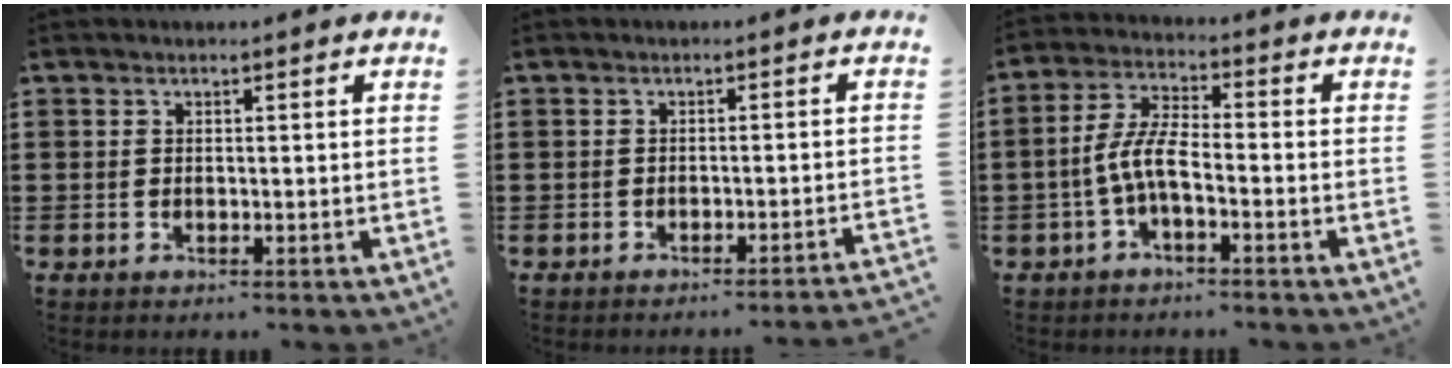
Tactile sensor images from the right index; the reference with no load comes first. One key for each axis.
{"total": 1.7, "fx": -1.5, "fy": -0.4, "fz": 0.7, "tx": -0.013, "ty": -0.001, "tz": -0.029}
{"total": 6.2, "fx": -2.2, "fy": 1.8, "fz": 5.5, "tx": -0.130, "ty": -0.006, "tz": -0.048}